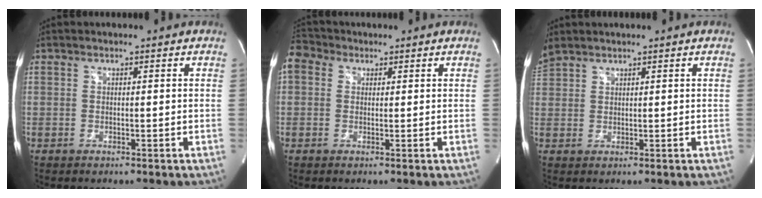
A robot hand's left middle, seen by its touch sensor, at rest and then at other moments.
{"total": 4.8, "force": [2.2, 3.8, 2.2], "torque": [-0.055, 0.031, 0.041]}
{"total": 2.7, "force": [2.6, 0.3, 0.5], "torque": [-0.029, 0.020, 0.063]}